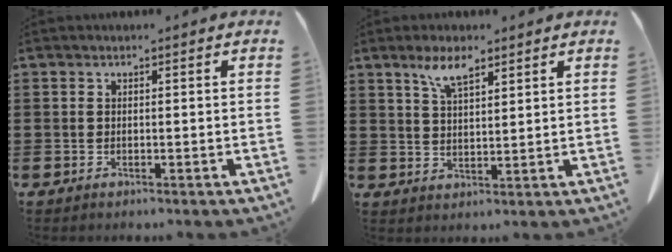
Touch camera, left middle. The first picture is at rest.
{"total": 5.2, "force": [3.5, 1.5, 3.5], "torque": [-0.077, 0.005, 0.062]}